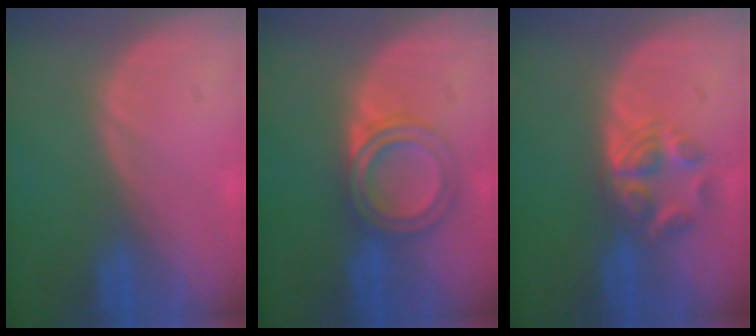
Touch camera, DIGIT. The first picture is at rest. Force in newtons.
{"total": 5.3, "press": 5.3, "slide": 0.1}
{"total": 5.8, "press": 4.7, "slide": 3.4}